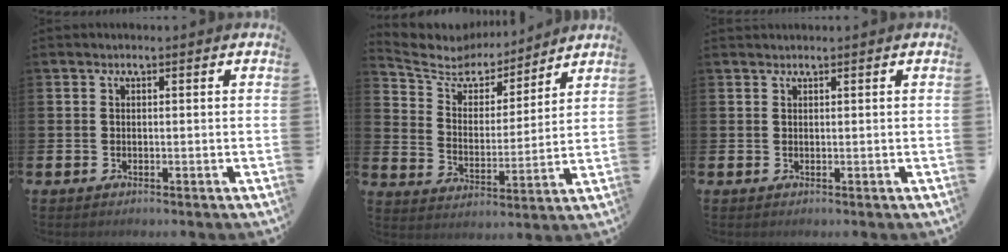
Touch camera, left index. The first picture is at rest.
{"total": 6.4, "force": [5.7, 2.8, 0.8], "torque": [-0.053, -0.046, 0.096]}
{"total": 0.7, "force": [0.7, 0.0, 0.0], "torque": [0.006, -0.003, 0.011]}